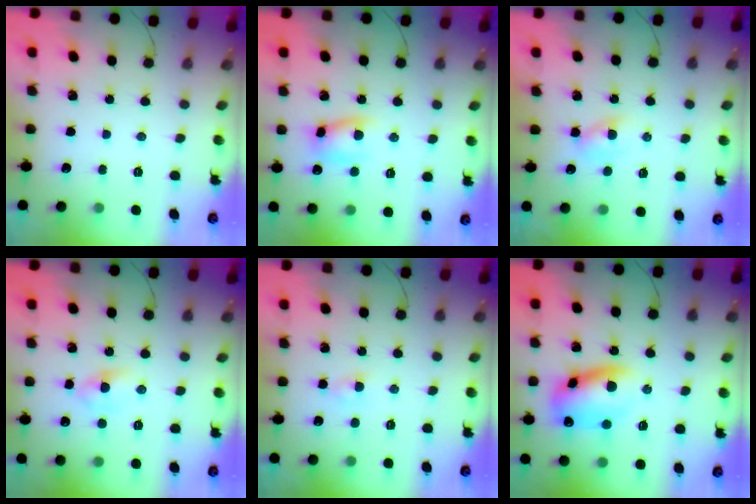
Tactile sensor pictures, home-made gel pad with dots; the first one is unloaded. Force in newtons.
{"total": 7.8, "press": 7.8, "slide": 0.8}
{"total": 1.7, "press": 1.5, "slide": 0.7}
{"total": 2.8, "press": 2.6, "slide": 1.2}
{"total": 1.5, "press": 1.4, "slide": 0.6}
{"total": 12.6, "press": 12.4, "slide": 2.3}